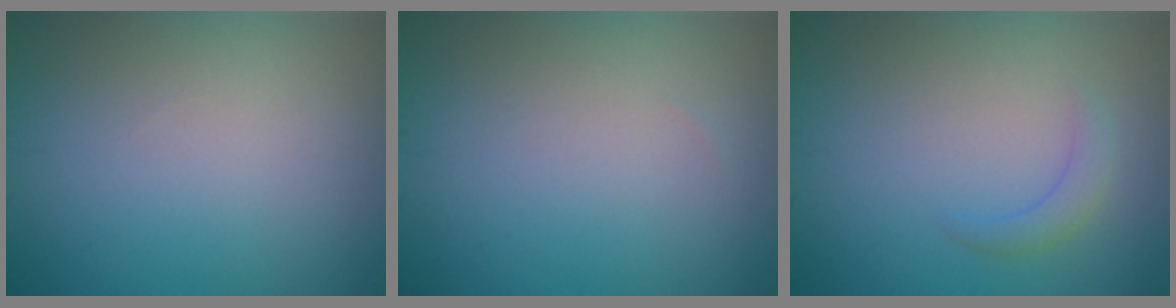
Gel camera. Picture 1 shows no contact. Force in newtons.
{"total": 0.0}
{"total": 1.6, "press": 1.6, "slide": 0.1}